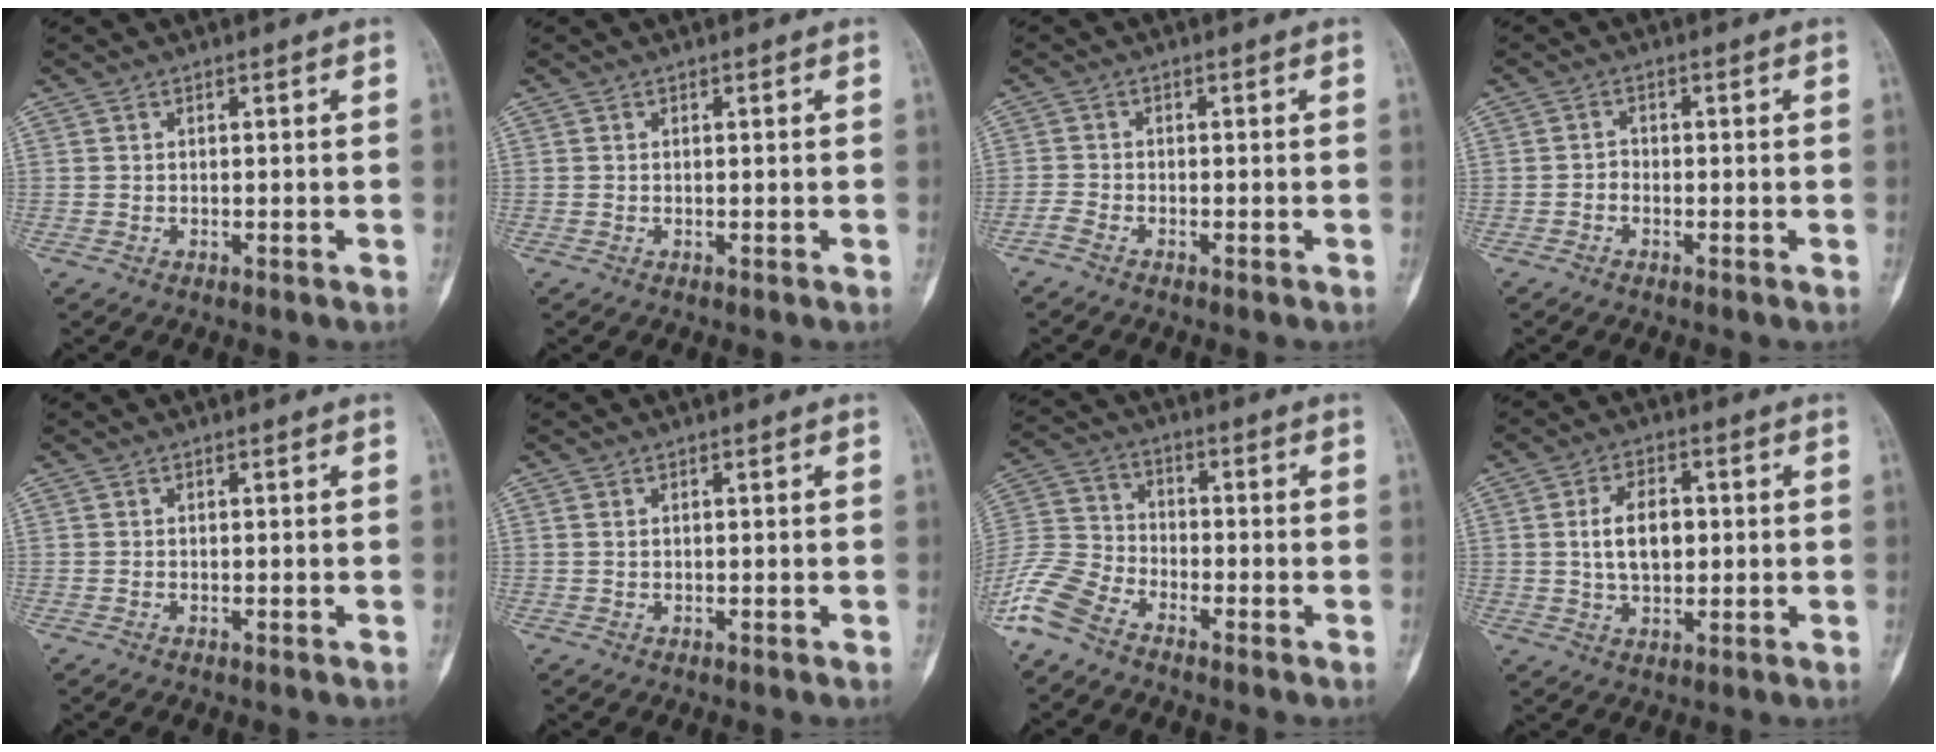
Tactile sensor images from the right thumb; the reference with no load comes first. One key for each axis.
{"total": 0.0}
{"total": 1.9, "fx": -1.5, "fy": 0.6, "fz": 0.9, "tx": -0.023, "ty": 0.007, "tz": -0.034}
{"total": 1.3, "fx": -0.7, "fy": 1.0, "fz": 0.6, "tx": -0.002, "ty": 0.007, "tz": -0.018}
{"total": 0.0}
{"total": 0.5, "fx": 0.1, "fy": 0.3, "fz": 0.3, "tx": -0.009, "ty": 0.001, "tz": 0.003}
{"total": 9.9, "fx": -7.2, "fy": 4.8, "fz": 4.7, "tx": -0.104, "ty": 0.026, "tz": -0.155}
{"total": 7.9, "fx": 0.6, "fy": 4.8, "fz": 6.3, "tx": -0.097, "ty": 0.008, "tz": 0.011}